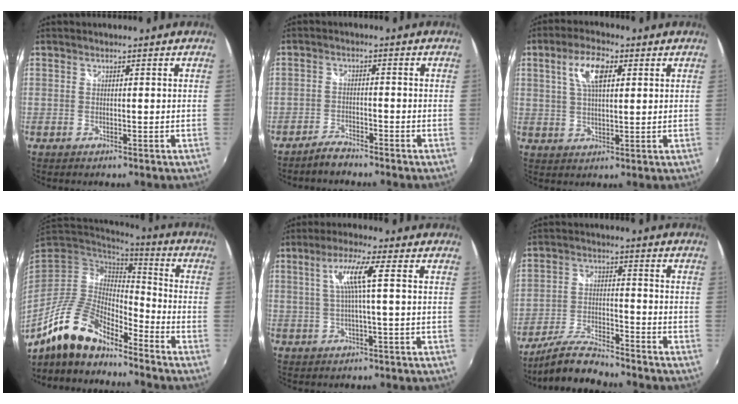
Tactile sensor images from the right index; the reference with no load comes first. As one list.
[{"total": 3.4, "force": [-3.1, 0.8, 1.0], "torque": [-0.037, 0.000, -0.060]}, {"total": 7.5, "force": [2.7, 3.2, 6.3], "torque": [-0.119, 0.015, 0.050]}, {"total": 14.5, "force": [-11.2, 4.5, 7.9], "torque": [-0.158, -0.009, -0.214]}, {"total": 6.2, "force": [1.0, -0.4, 6.2], "torque": [-0.119, 0.003, 0.023]}, {"total": 8.1, "force": [-7.3, 1.4, 3.1], "torque": [-0.079, 0.001, -0.136]}]